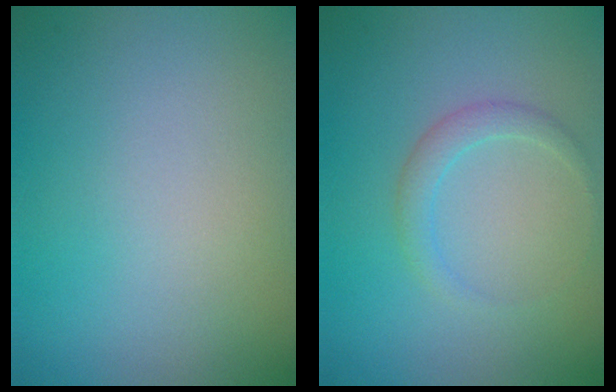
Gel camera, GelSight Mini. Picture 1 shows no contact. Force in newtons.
{"total": 1.5, "press": 1.5, "slide": 0.1}